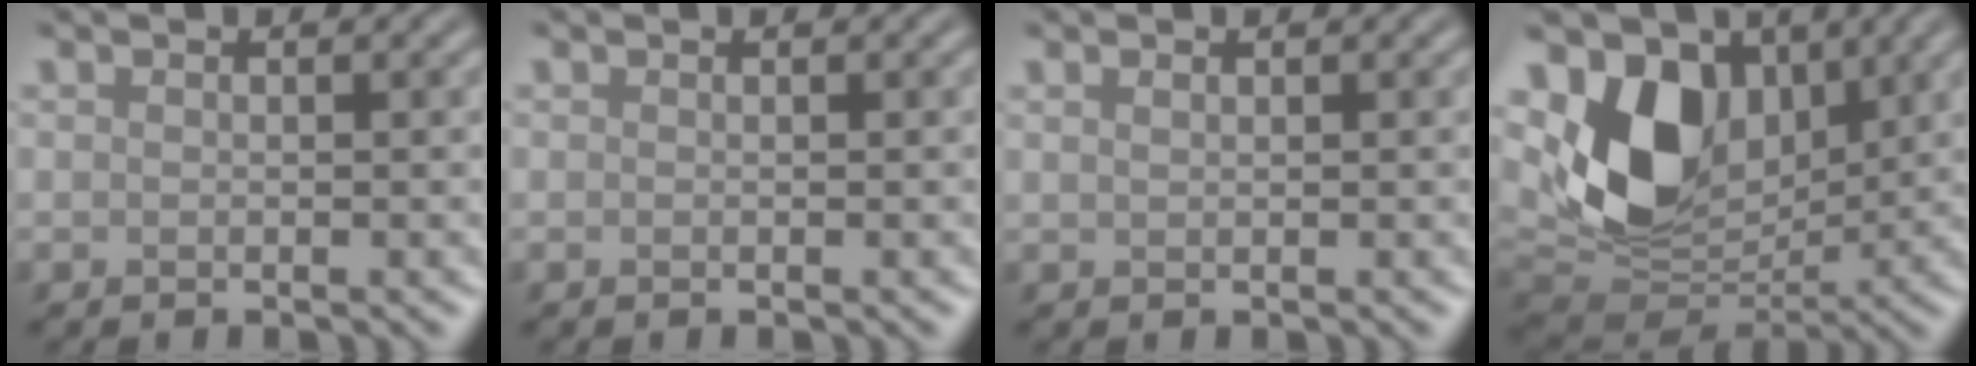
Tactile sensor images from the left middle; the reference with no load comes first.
{"total": 0.0}
{"total": 0.7, "force": [0.4, 0.3, 0.4], "torque": [-0.013, 0.004, 0.010]}
{"total": 10.1, "force": [2.9, 7.0, 6.7], "torque": [-0.141, -0.009, 0.056]}